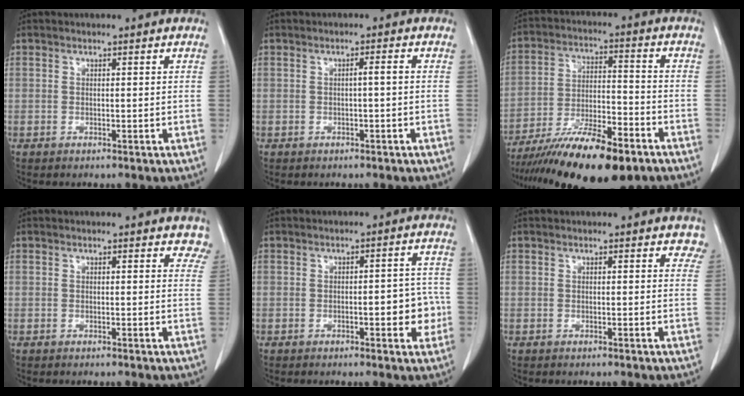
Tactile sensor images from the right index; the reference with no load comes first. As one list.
[{"total": 1.3, "force": [-0.2, 0.0, 1.3], "torque": [-0.020, 0.003, -0.003]}, {"total": 17.4, "force": [-12.4, 3.8, 11.6], "torque": [-0.188, -0.019, -0.213]}, {"total": 3.6, "force": [3.3, 1.3, 0.8], "torque": [0.014, -0.009, 0.009]}, {"total": 5.2, "force": [-1.1, 1.8, 4.8], "torque": [-0.050, 0.010, -0.007]}, {"total": 2.6, "force": [2.2, 1.1, 0.9], "torque": [0.007, -0.003, 0.002]}]